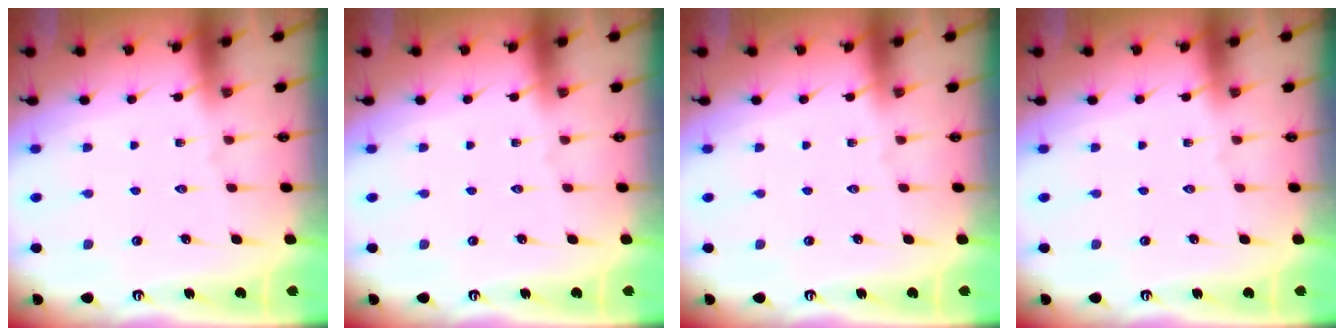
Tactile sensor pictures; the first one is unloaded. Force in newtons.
{"total": 0.0}
{"total": 0.0}
{"total": 0.0}